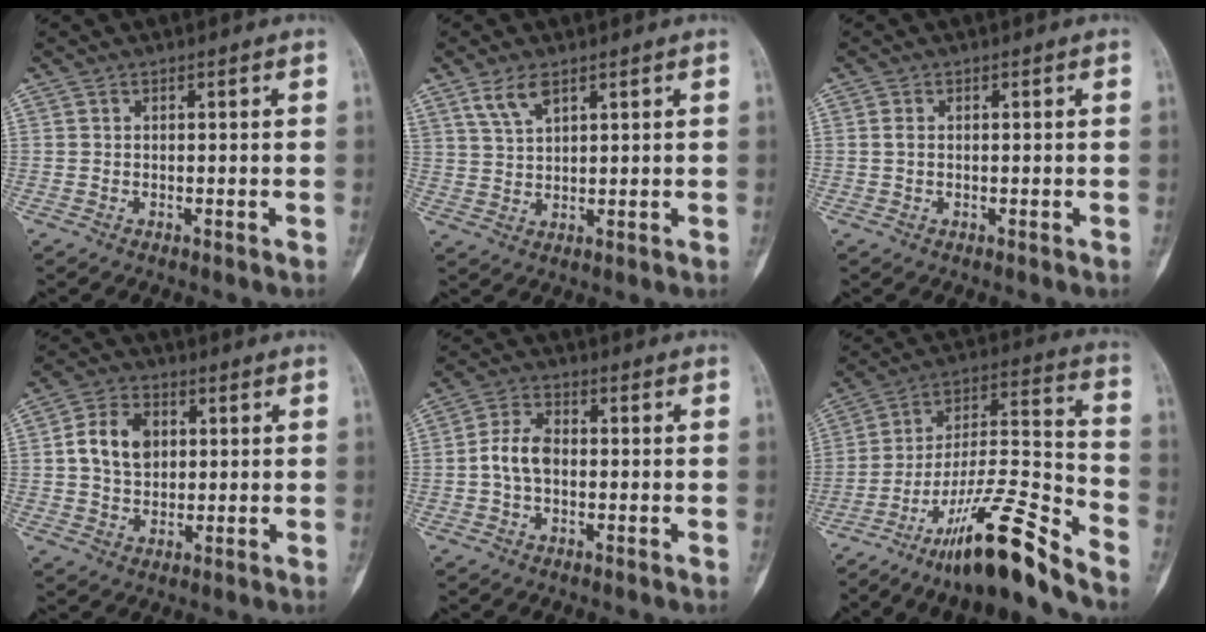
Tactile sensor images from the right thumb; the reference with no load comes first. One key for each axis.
{"total": 4.7, "fx": 3.1, "fy": 1.9, "fz": 3.0, "tx": -0.059, "ty": -0.011, "tz": 0.066}
{"total": 1.2, "fx": 0.1, "fy": 0.8, "fz": 0.9, "tx": -0.020, "ty": -0.002, "tz": 0.001}
{"total": 8.9, "fx": 1.5, "fy": 6.6, "fz": 5.8, "tx": -0.086, "ty": 0.005, "tz": 0.023}
{"total": 6.2, "fx": -0.6, "fy": 4.0, "fz": 4.7, "tx": -0.088, "ty": 0.018, "tz": -0.018}
{"total": 20.0, "fx": -14.5, "fy": 2.6, "fz": 13.6, "tx": -0.251, "ty": 0.091, "tz": -0.250}